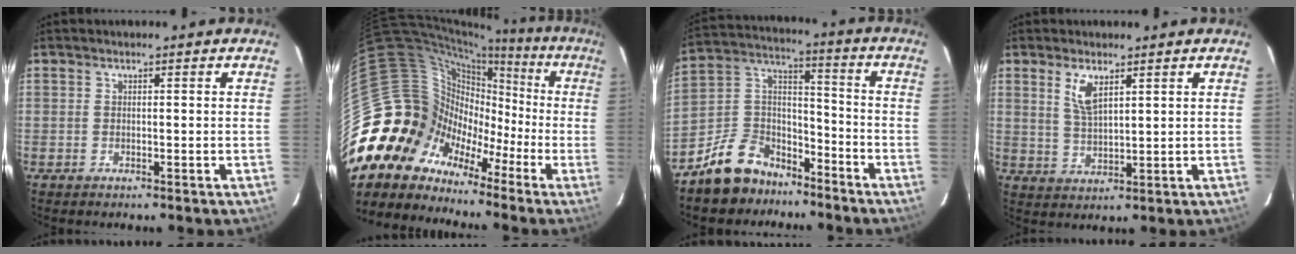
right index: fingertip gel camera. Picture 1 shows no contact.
{"total": 16.9, "force": [-8.3, 14.0, 4.4], "torque": [-0.107, 0.036, -0.162]}
{"total": 12.6, "force": [-9.4, 7.4, 4.0], "torque": [-0.099, 0.057, -0.154]}
{"total": 5.1, "force": [2.7, 1.8, 3.9], "torque": [-0.075, -0.003, 0.057]}